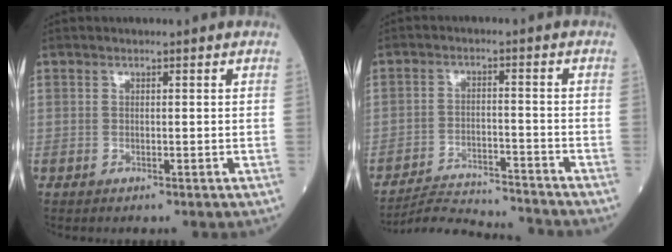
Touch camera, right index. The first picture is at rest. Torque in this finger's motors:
{"motor_torque": [-0.21, -0.26, 0.21, 0.05]}